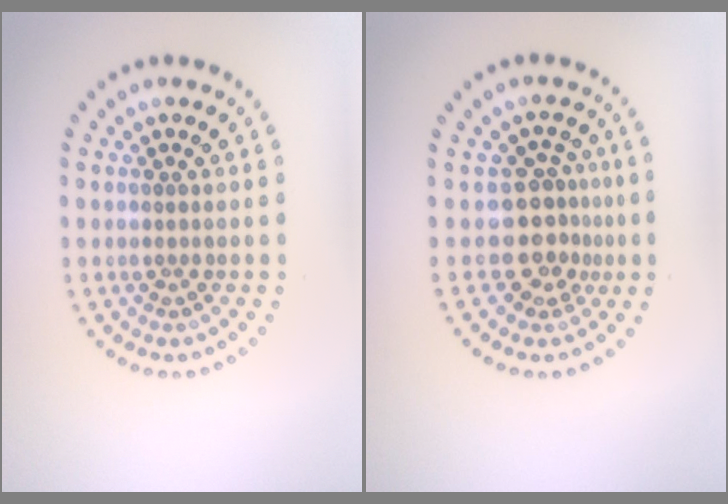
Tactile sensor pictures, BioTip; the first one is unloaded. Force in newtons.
{"total": 3.4, "press": 2.5, "slide": 2.3}